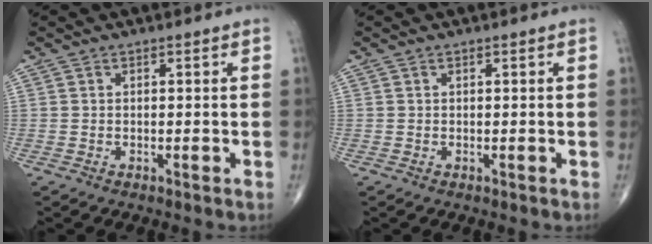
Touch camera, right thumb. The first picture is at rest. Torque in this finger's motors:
{"motor_torque": [-0.85, 0.02, -0.14, -0.05, -0.02]}